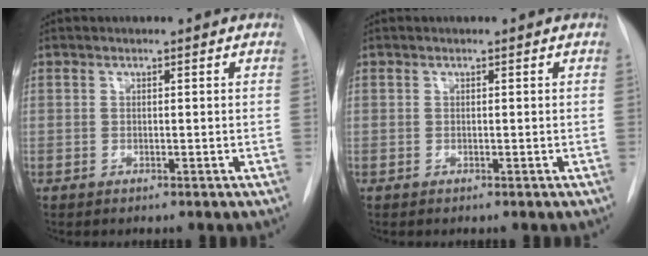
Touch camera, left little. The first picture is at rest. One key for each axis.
{"total": 0.0}